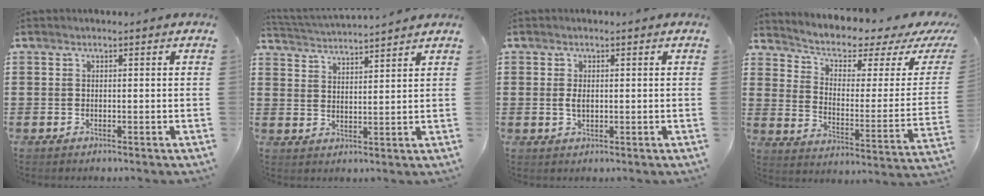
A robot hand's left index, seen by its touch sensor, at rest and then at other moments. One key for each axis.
{"total": 3.1, "fx": 3.0, "fy": -0.6, "fz": -0.2, "tx": -0.010, "ty": -0.022, "tz": 0.050}
{"total": 1.9, "fx": 0.1, "fy": 1.0, "fz": 1.7, "tx": -0.035, "ty": 0.003, "tz": 0.001}
{"total": 3.5, "fx": 2.3, "fy": 1.5, "fz": 2.1, "tx": -0.058, "ty": -0.020, "tz": 0.032}